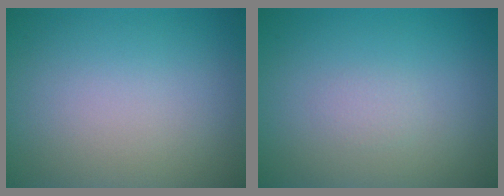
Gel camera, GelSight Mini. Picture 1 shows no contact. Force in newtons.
{"total": 0.6, "press": 0.6, "slide": 0.1}